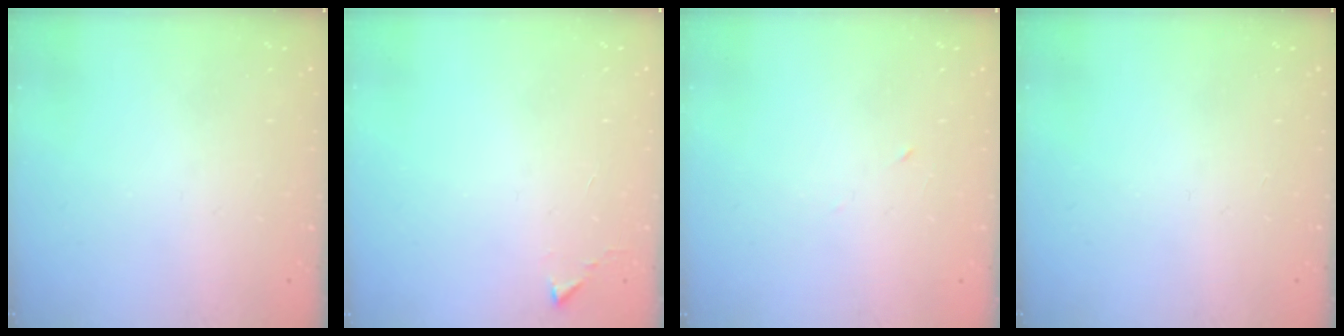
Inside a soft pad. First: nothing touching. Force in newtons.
{"total": 2.7, "press": 2.7, "slide": 0.5}
{"total": 2.7, "press": 2.5, "slide": 1.0}
{"total": 0.0}